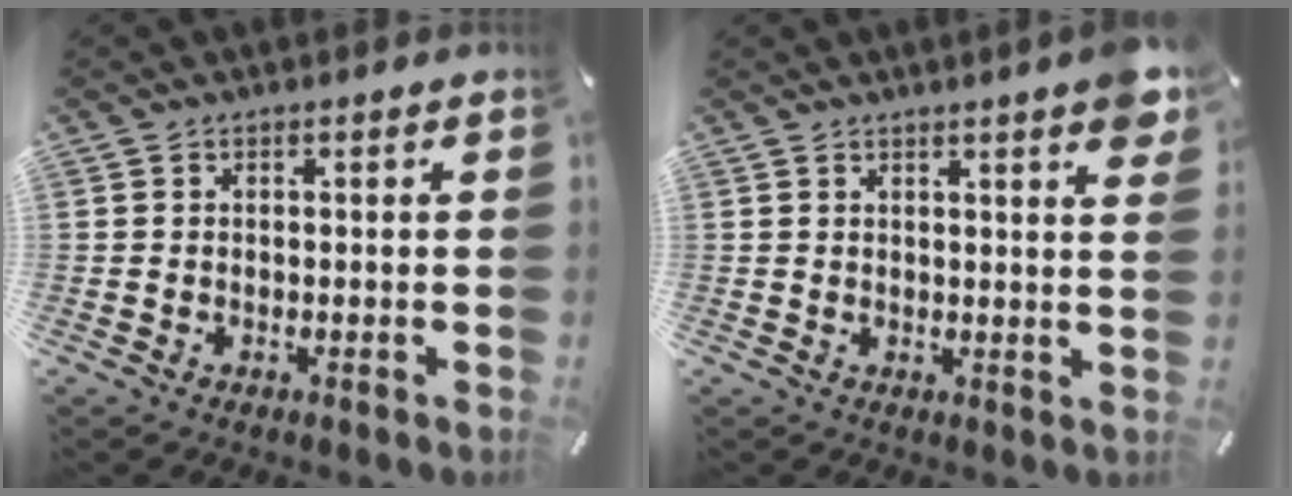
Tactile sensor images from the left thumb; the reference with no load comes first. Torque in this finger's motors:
{"motor_torque": [2.50, 2.51, 1.42, -1.35, 0.42]}